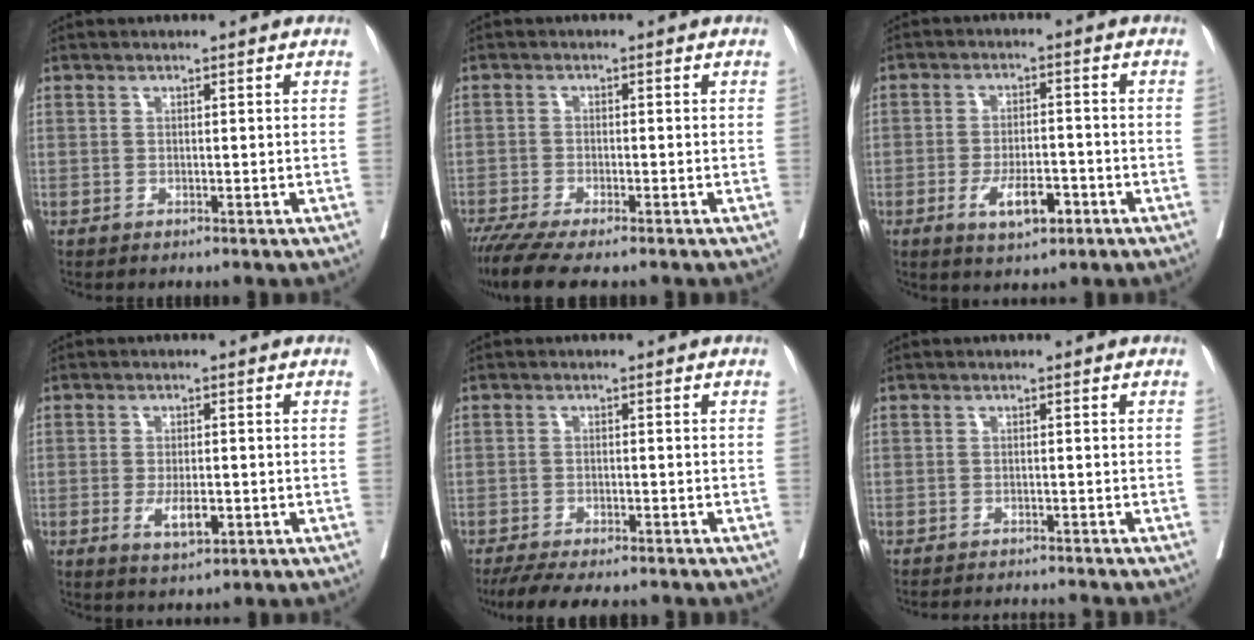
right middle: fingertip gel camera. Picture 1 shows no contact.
{"total": 7.4, "force": [-6.0, 0.5, 4.3], "torque": [-0.065, -0.016, -0.102]}
{"total": 6.4, "force": [-3.0, 2.1, 5.2], "torque": [-0.089, -0.002, -0.045]}
{"total": 4.5, "force": [-1.5, 1.6, 4.0], "torque": [-0.071, -0.004, -0.018]}
{"total": 10.8, "force": [-9.3, 2.1, 5.1], "torque": [-0.071, -0.011, -0.134]}
{"total": 7.5, "force": [-7.3, -0.5, 1.7], "torque": [-0.011, -0.006, -0.097]}